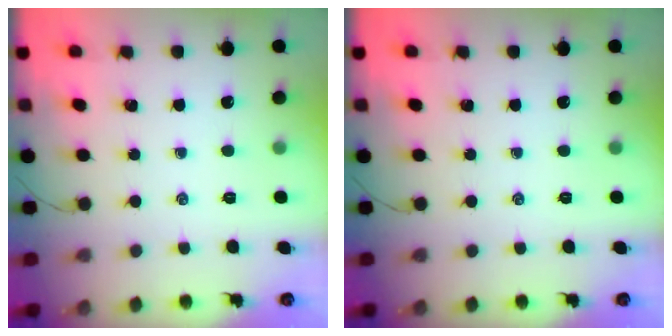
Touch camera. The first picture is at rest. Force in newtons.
{"total": 0.0}